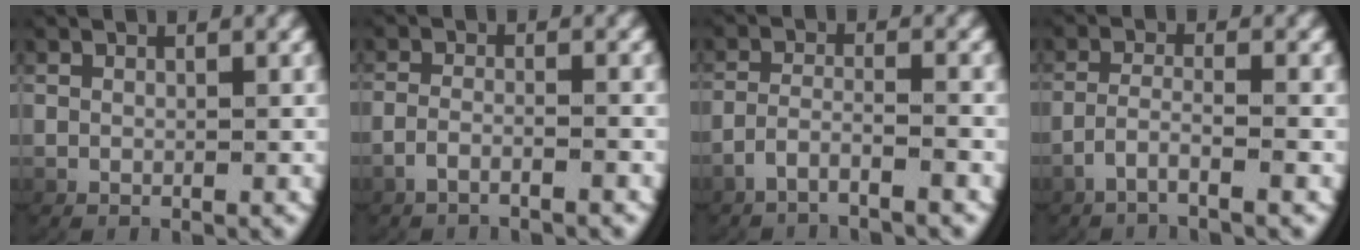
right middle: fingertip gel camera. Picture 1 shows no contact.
{"total": 2.1, "force": [-1.7, 0.1, 1.3], "torque": [-0.038, -0.004, -0.028]}
{"total": 2.9, "force": [-2.5, 0.2, 1.5], "torque": [-0.038, -0.008, -0.042]}
{"total": 2.7, "force": [-2.0, 0.1, 1.8], "torque": [-0.044, -0.010, -0.031]}